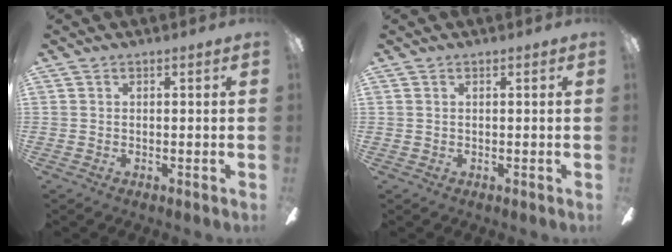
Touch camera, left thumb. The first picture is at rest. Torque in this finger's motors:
{"motor_torque": [-0.34, 0.40, 0.27, 0.02, 0.00]}